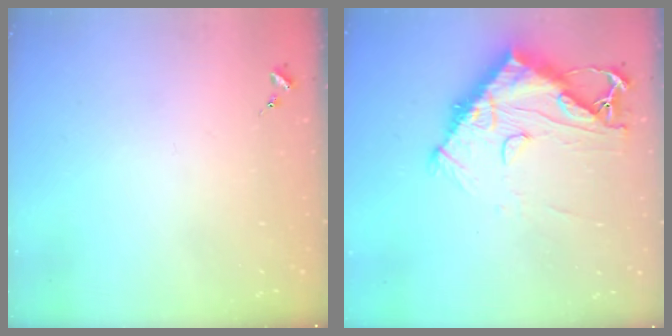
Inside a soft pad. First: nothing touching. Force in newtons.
{"total": 14.7, "press": 14.6, "slide": 1.5}